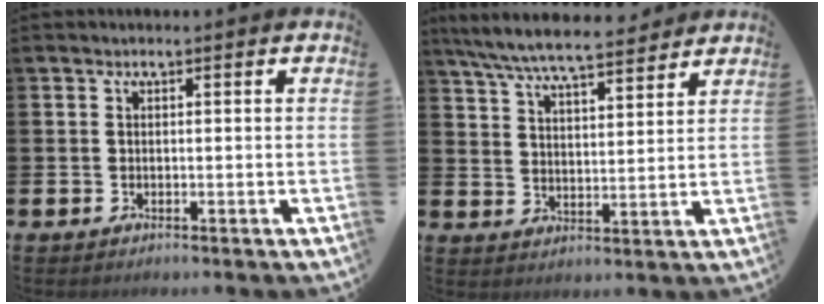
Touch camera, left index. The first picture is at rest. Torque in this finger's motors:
{"motor_torque": [1.00, -1.15, 0.11, 0.21]}